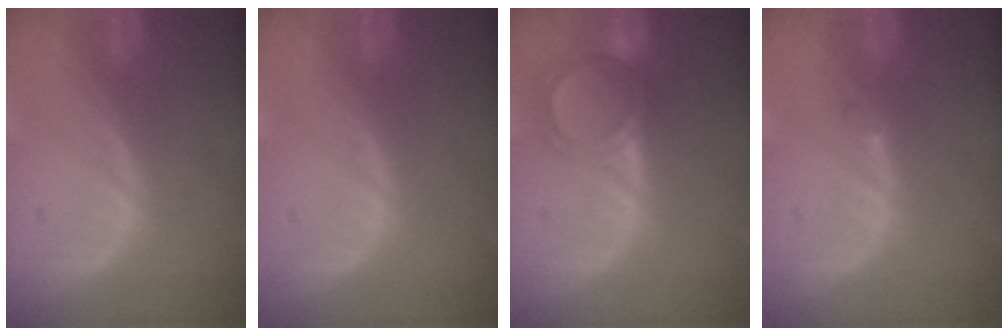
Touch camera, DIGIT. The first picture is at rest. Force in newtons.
{"total": 0.0}
{"total": 6.0, "press": 5.3, "slide": 2.8}
{"total": 0.6, "press": 0.6, "slide": 0.1}